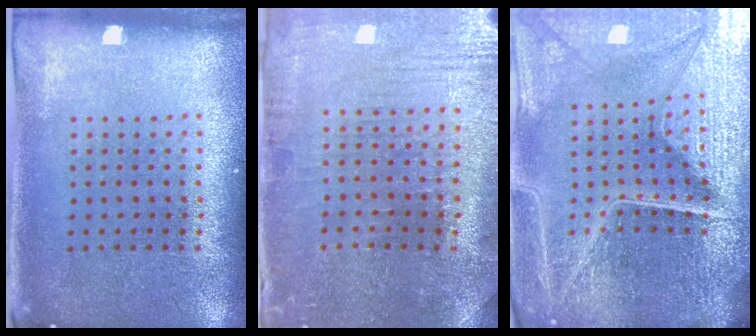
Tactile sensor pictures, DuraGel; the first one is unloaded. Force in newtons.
{"total": 0.8, "press": 0.7, "slide": 0.4}
{"total": 6.7, "press": 5.9, "slide": 3.2}